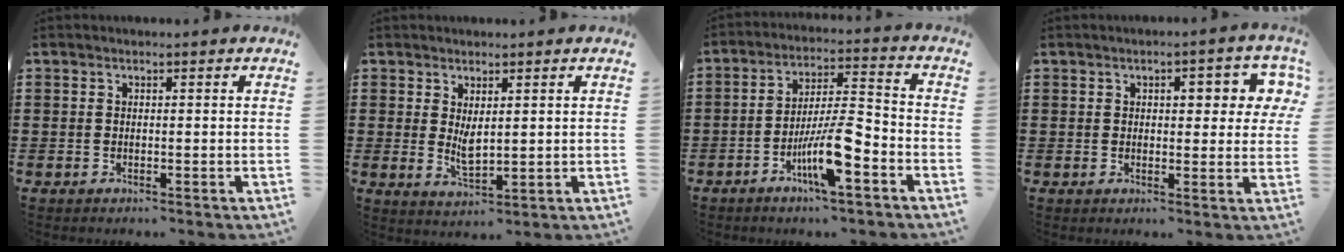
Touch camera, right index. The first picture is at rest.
{"total": 2.9, "force": [1.1, 1.0, 2.5], "torque": [-0.041, -0.003, 0.019]}
{"total": 9.8, "force": [-4.7, 2.0, 8.4], "torque": [-0.158, 0.004, -0.087]}
{"total": 4.7, "force": [1.5, 2.1, 3.9], "torque": [-0.049, -0.001, 0.014]}